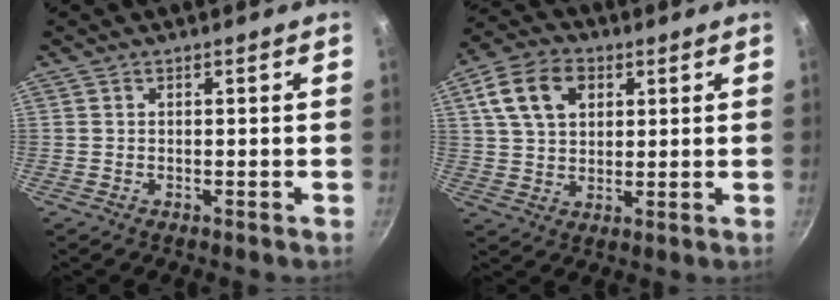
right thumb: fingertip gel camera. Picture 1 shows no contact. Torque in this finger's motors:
{"motor_torque": [-1.06, 1.37, 0.31, -0.21, 0.25]}